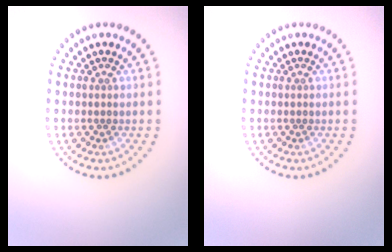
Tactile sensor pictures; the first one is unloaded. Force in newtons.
{"total": 0.0}